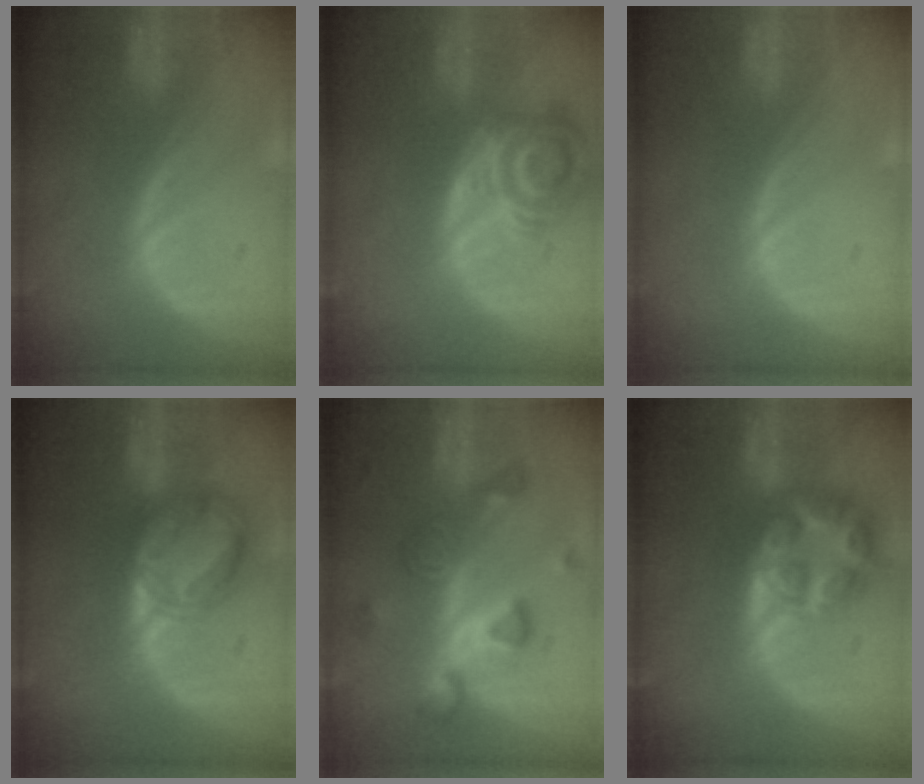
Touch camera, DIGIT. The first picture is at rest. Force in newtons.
{"total": 6.7, "press": 6.5, "slide": 1.6}
{"total": 0.0}
{"total": 6.3, "press": 6.3, "slide": 0.3}
{"total": 7.9, "press": 7.1, "slide": 3.5}
{"total": 7.9, "press": 6.9, "slide": 3.9}